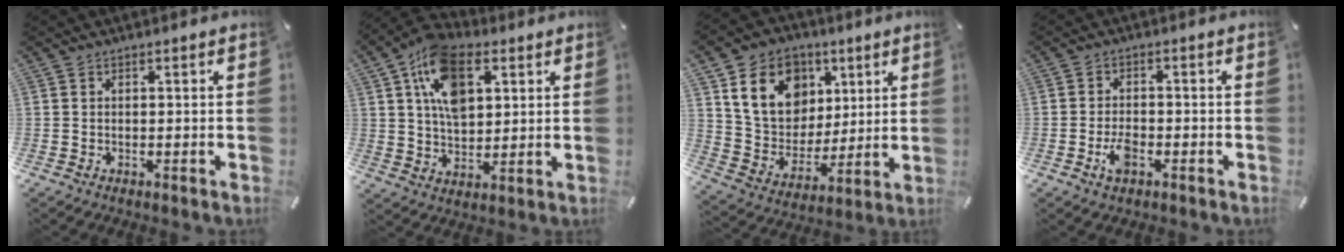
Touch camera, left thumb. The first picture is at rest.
{"total": 14.8, "force": [5.8, 9.3, 9.9], "torque": [-0.191, 0.000, 0.105]}
{"total": 17.2, "force": [6.9, 13.8, 7.6], "torque": [-0.125, -0.016, 0.136]}
{"total": 4.7, "force": [-2.0, 2.5, 3.3], "torque": [-0.073, 0.005, -0.039]}